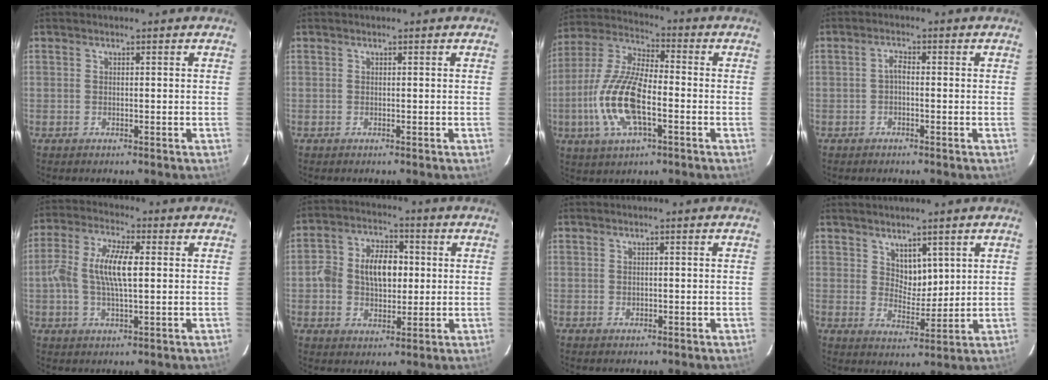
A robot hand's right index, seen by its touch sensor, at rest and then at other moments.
{"total": 0.0}
{"total": 15.7, "force": [-4.1, 6.0, 13.9], "torque": [-0.298, -0.003, -0.084]}
{"total": 1.5, "force": [-0.5, 0.6, 1.2], "torque": [-0.025, 0.007, -0.012]}
{"total": 9.9, "force": [0.7, 3.6, 9.2], "torque": [-0.186, 0.012, 0.010]}
{"total": 10.3, "force": [0.6, 7.0, 7.5], "torque": [-0.143, 0.023, 0.009]}
{"total": 0.8, "force": [0.1, 0.7, 0.4], "torque": [-0.005, 0.001, 0.003]}
{"total": 5.0, "force": [3.1, 3.1, 2.5], "torque": [-0.030, 0.000, 0.059]}